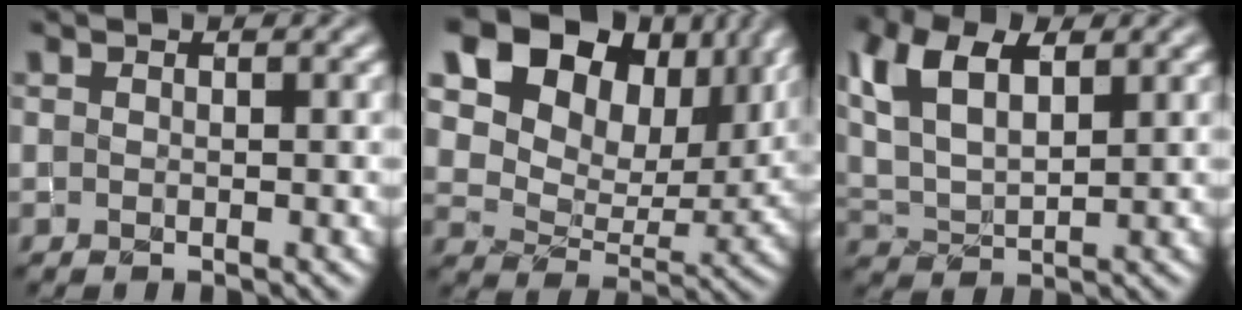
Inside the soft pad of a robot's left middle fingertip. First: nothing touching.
{"total": 20.7, "force": [11.5, 13.8, 10.3], "torque": [-0.229, 0.055, 0.215]}
{"total": 6.8, "force": [3.1, 3.4, 5.0], "torque": [-0.116, 0.010, 0.057]}